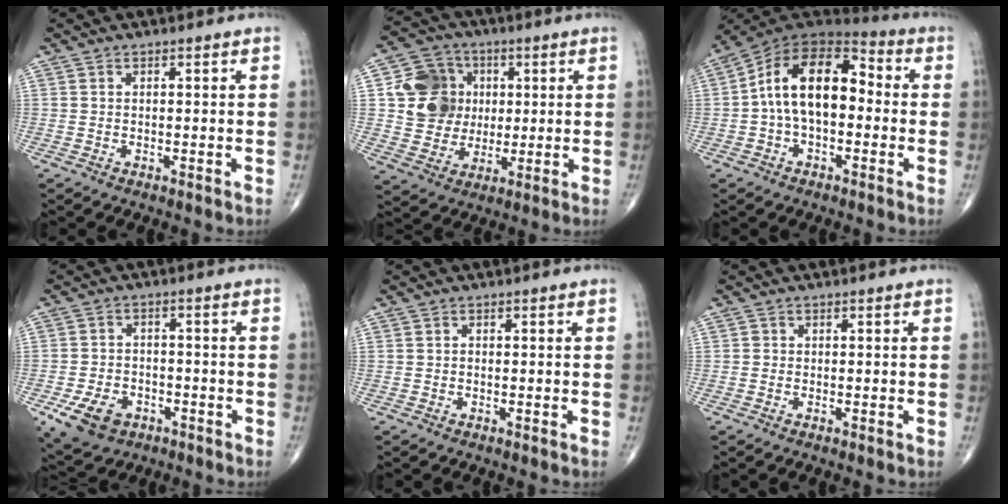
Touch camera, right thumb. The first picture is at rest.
{"total": 12.4, "force": [2.1, 11.0, 5.2], "torque": [-0.054, 0.002, 0.041]}
{"total": 16.0, "force": [-0.1, 9.4, 12.9], "torque": [-0.198, 0.049, -0.015]}
{"total": 8.6, "force": [-4.1, 6.0, 4.6], "torque": [-0.075, 0.018, -0.063]}
{"total": 0.0}
{"total": 0.5, "force": [-0.1, 0.5, 0.1], "torque": [0.002, 0.003, -0.002]}